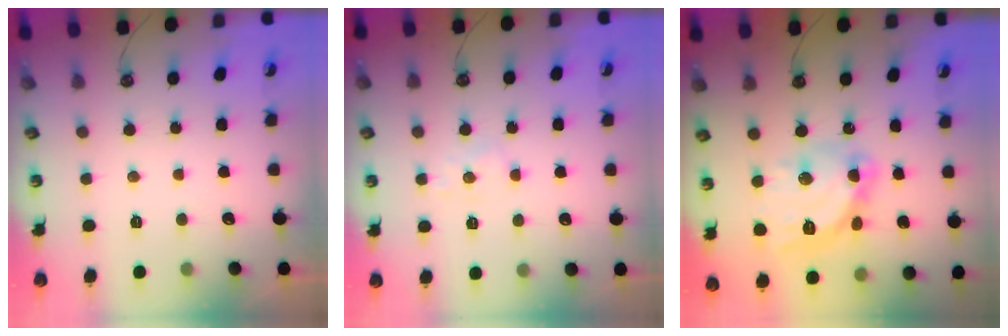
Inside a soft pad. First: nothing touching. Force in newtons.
{"total": 4.6, "press": 4.5, "slide": 1.0}
{"total": 15.7, "press": 15.6, "slide": 1.4}